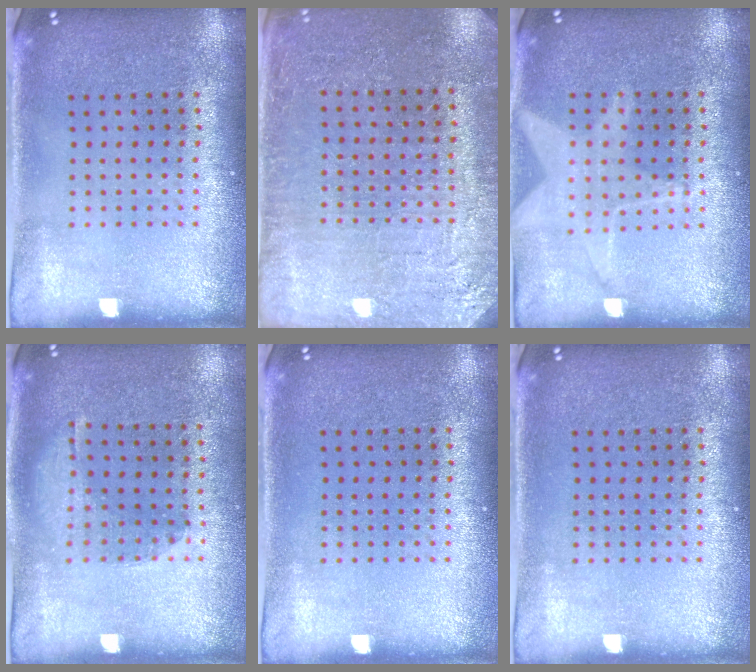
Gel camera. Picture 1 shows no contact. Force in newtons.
{"total": 2.9, "press": 2.9, "slide": 0.4}
{"total": 1.3, "press": 1.2, "slide": 0.4}
{"total": 1.2, "press": 0.8, "slide": 0.9}
{"total": 0.0}
{"total": 0.0}